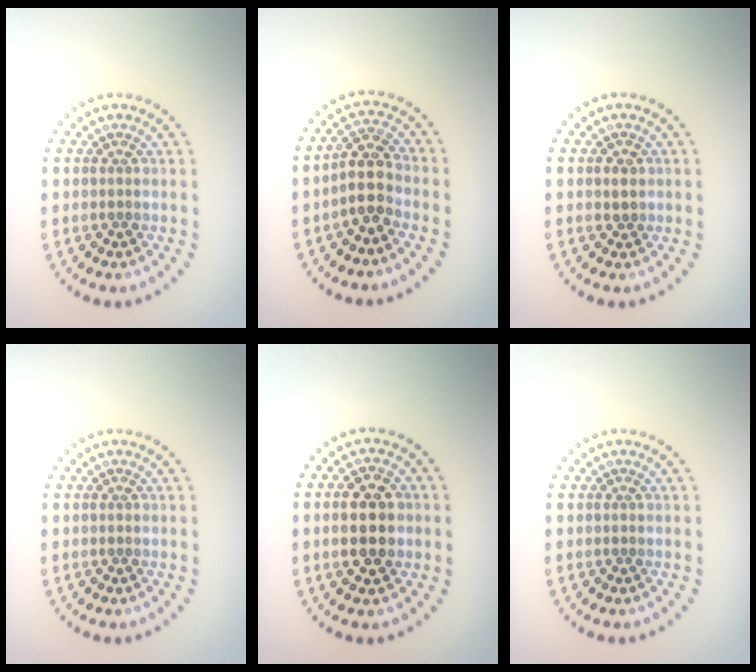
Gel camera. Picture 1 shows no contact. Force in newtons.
{"total": 3.1, "press": 2.6, "slide": 1.7}
{"total": 0.9, "press": 0.8, "slide": 0.3}
{"total": 0.0}
{"total": 5.0, "press": 5.0, "slide": 0.3}
{"total": 0.0}